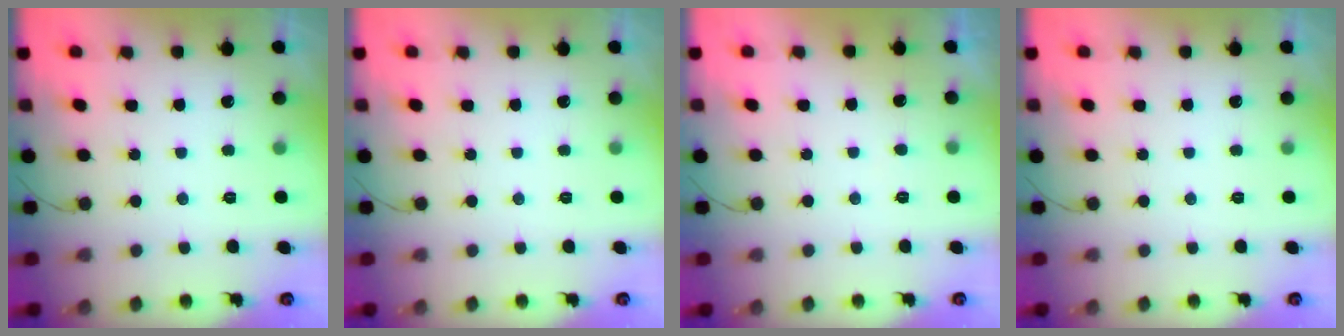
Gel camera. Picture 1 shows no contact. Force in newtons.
{"total": 0.0}
{"total": 3.4, "press": 3.3, "slide": 0.3}
{"total": 0.0}